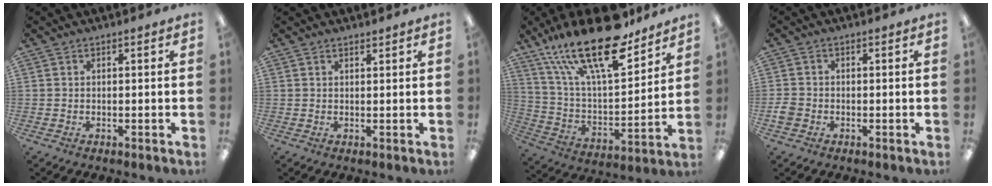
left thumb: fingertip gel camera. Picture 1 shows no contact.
{"total": 0.9, "force": [0.9, 0.1, 0.1], "torque": [-0.002, -0.001, 0.017]}
{"total": 25.0, "force": [17.5, 8.3, 15.8], "torque": [-0.282, -0.109, 0.297]}
{"total": 2.7, "force": [-1.1, 2.2, 1.2], "torque": [-0.017, 0.007, -0.019]}